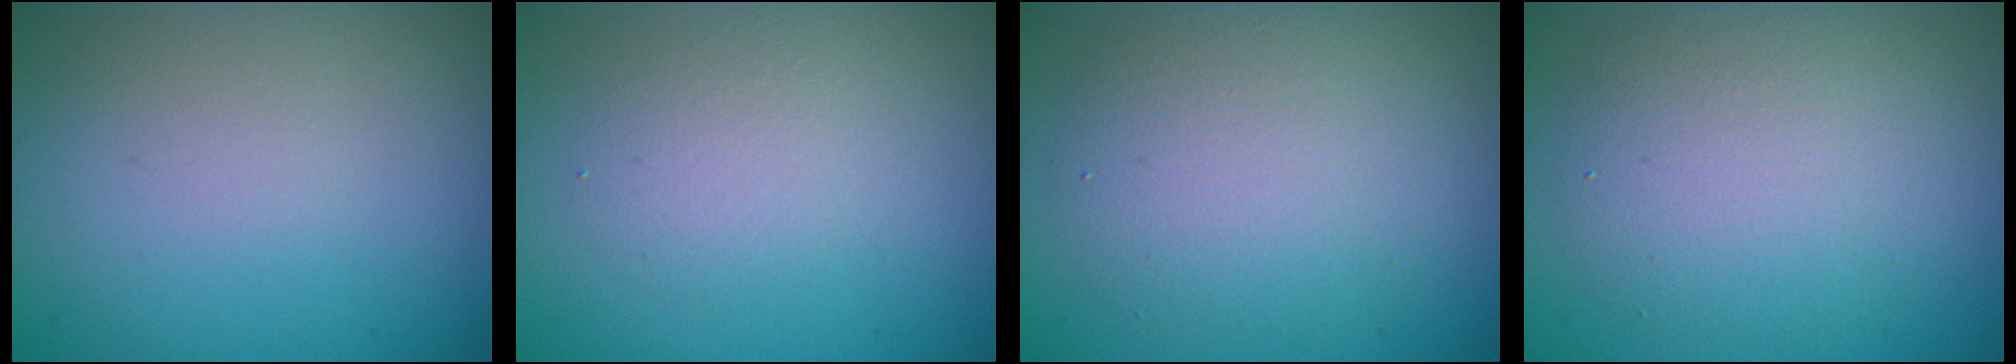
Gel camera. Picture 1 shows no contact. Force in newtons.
{"total": 2.3, "press": 2.3, "slide": 0.0}
{"total": 5.3, "press": 5.3, "slide": 0.6}
{"total": 5.4, "press": 5.4, "slide": 0.3}